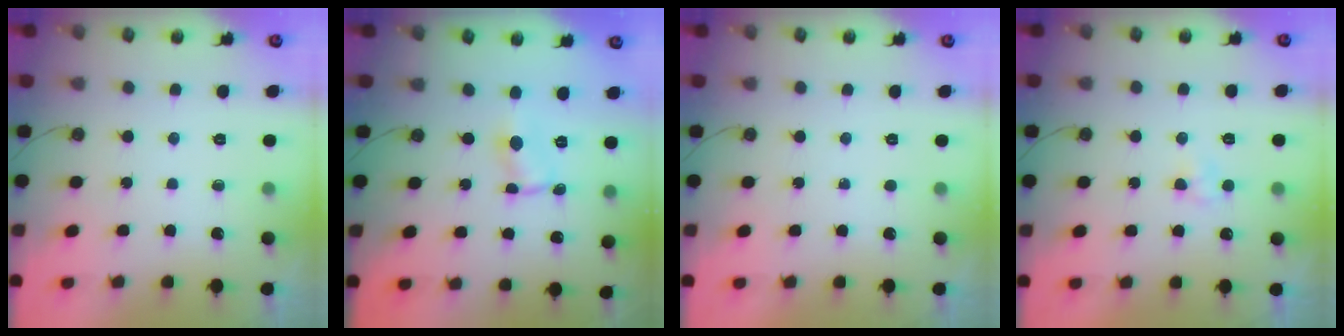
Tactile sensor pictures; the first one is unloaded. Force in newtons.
{"total": 0.7, "press": 0.7, "slide": 0.1}
{"total": 0.0}
{"total": 3.0, "press": 2.9, "slide": 0.4}